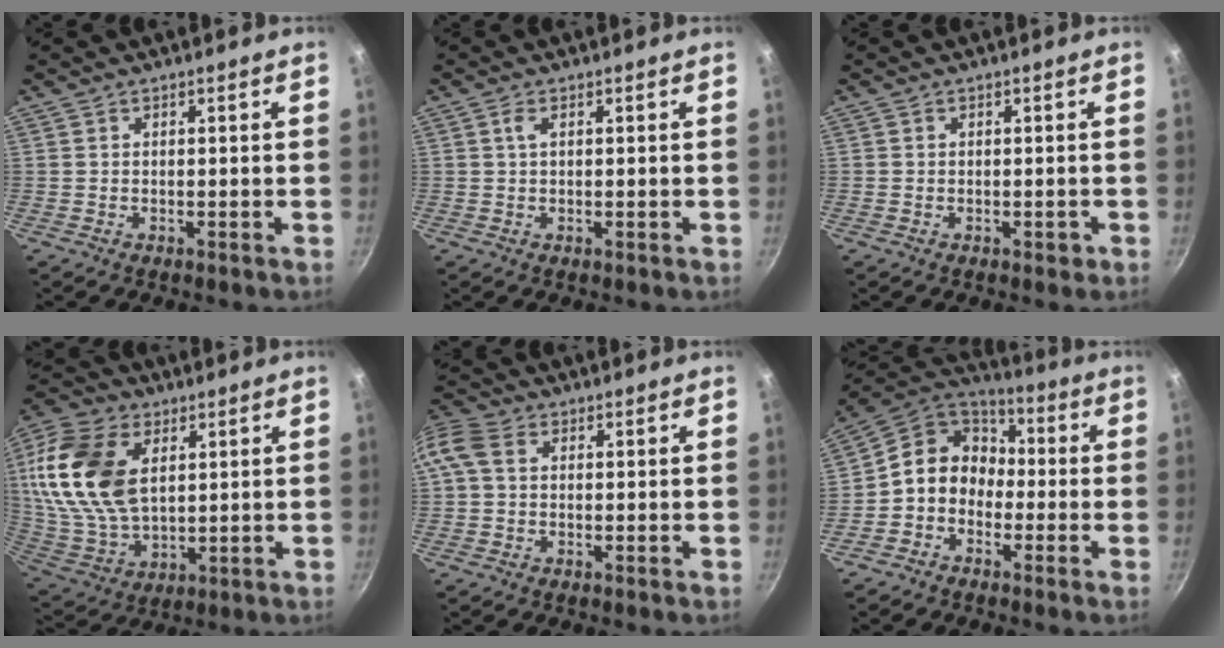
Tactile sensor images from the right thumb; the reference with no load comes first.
{"total": 1.6, "force": [0.4, 0.5, 1.4], "torque": [-0.029, 0.002, 0.004]}
{"total": 1.3, "force": [-0.5, 0.9, 0.8], "torque": [-0.007, 0.005, -0.007]}
{"total": 21.0, "force": [5.6, 13.0, 15.5], "torque": [-0.302, -0.018, 0.112]}
{"total": 8.4, "force": [1.6, 6.2, 5.5], "torque": [-0.123, 0.029, 0.017]}
{"total": 11.0, "force": [-1.9, 9.3, 5.6], "torque": [-0.055, 0.044, -0.061]}